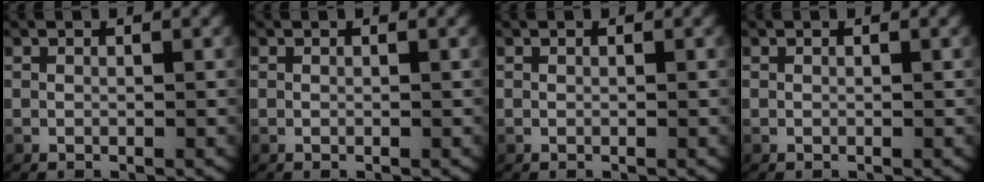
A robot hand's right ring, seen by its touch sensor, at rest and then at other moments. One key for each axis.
{"total": 0.0}
{"total": 0.0}
{"total": 0.0}